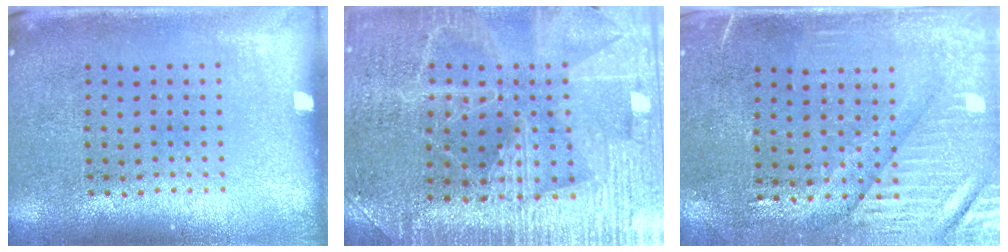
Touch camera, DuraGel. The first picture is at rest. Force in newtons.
{"total": 3.4, "press": 3.3, "slide": 0.7}
{"total": 3.5, "press": 3.1, "slide": 1.7}